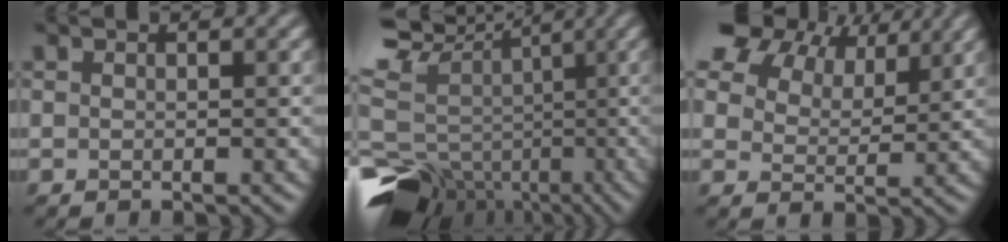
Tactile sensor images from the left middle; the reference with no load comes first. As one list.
[{"total": 11.1, "force": [-3.7, 8.2, 6.4], "torque": [-0.147, 0.006, -0.014]}, {"total": 8.4, "force": [6.3, 4.1, 3.9], "torque": [-0.084, 0.018, 0.099]}]